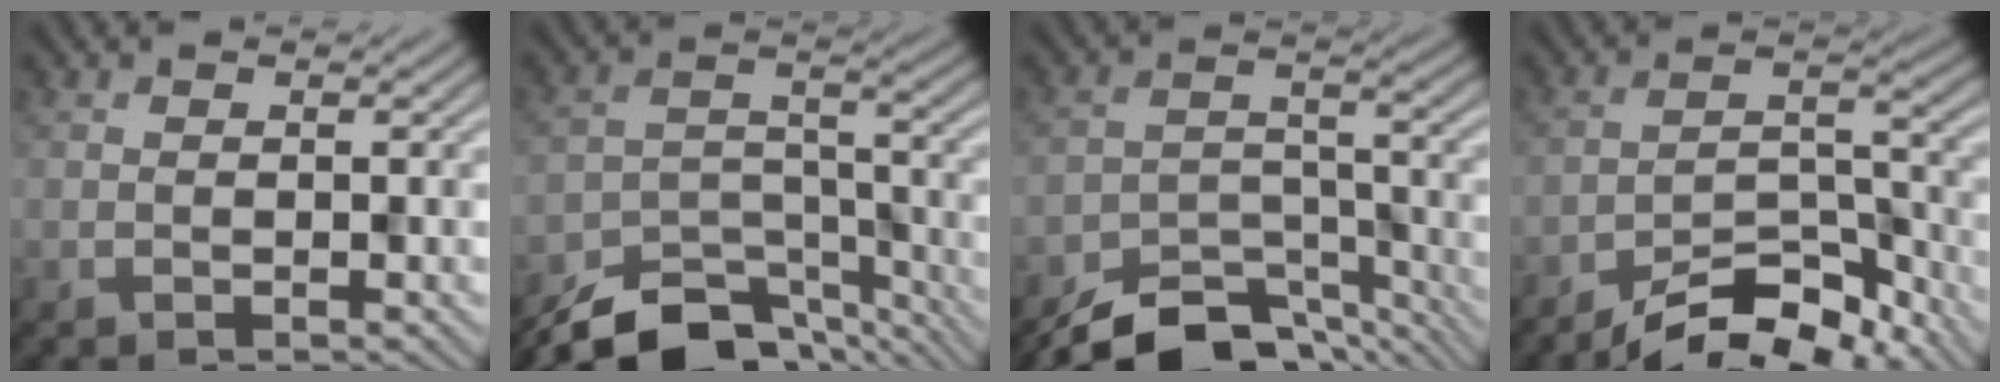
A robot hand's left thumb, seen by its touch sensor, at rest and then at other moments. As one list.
[{"total": 11.7, "force": [-9.6, 4.6, 4.7], "torque": [-0.084, -0.011, -0.159]}, {"total": 10.4, "force": [-8.8, 3.9, 4.0], "torque": [-0.062, -0.010, -0.145]}, {"total": 10.0, "force": [-8.5, 2.5, 4.6], "torque": [-0.069, 0.010, -0.149]}]